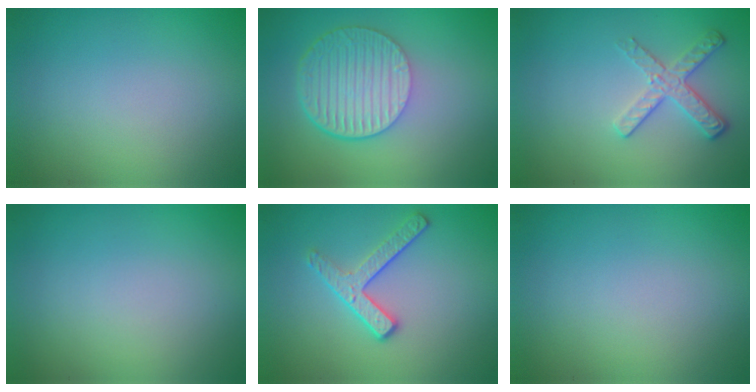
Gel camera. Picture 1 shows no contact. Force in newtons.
{"total": 6.5, "press": 4.5, "slide": 4.7}
{"total": 2.6, "press": 2.2, "slide": 1.4}
{"total": 0.0}
{"total": 2.8, "press": 2.4, "slide": 1.4}
{"total": 0.0}